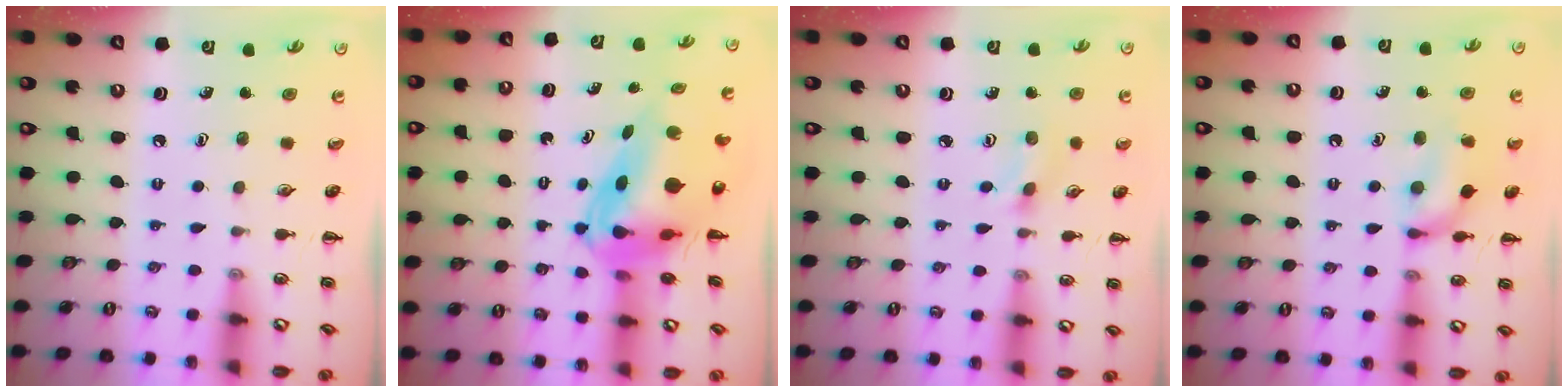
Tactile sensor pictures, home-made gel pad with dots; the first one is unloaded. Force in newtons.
{"total": 8.1, "press": 7.7, "slide": 2.6}
{"total": 1.2, "press": 1.1, "slide": 0.3}
{"total": 12.0, "press": 12.0, "slide": 0.7}